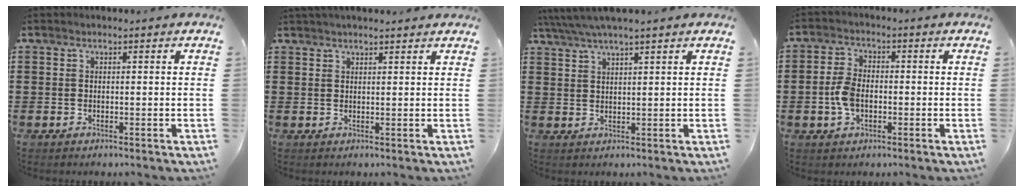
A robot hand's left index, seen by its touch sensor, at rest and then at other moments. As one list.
[{"total": 1.5, "force": [1.5, 0.2, 0.4], "torque": [-0.010, 0.002, 0.028]}, {"total": 3.5, "force": [2.9, -0.3, 1.9], "torque": [-0.044, -0.005, 0.052]}, {"total": 5.0, "force": [-1.0, 3.0, 3.9], "torque": [-0.099, -0.003, -0.024]}]